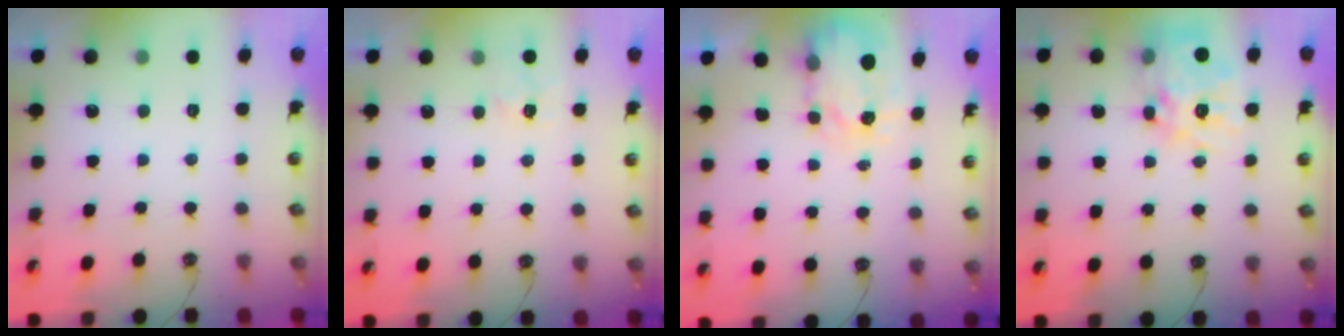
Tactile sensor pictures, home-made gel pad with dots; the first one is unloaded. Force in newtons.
{"total": 3.5, "press": 3.4, "slide": 0.5}
{"total": 4.1, "press": 4.0, "slide": 0.5}
{"total": 15.5, "press": 15.4, "slide": 1.3}